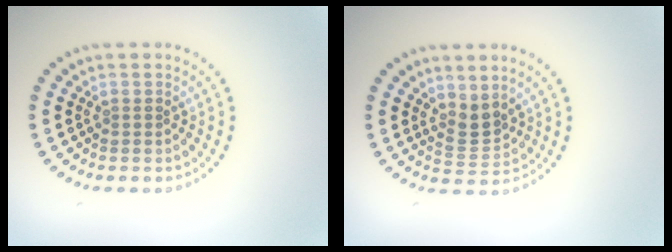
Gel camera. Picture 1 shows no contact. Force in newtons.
{"total": 2.2, "press": 1.6, "slide": 1.6}